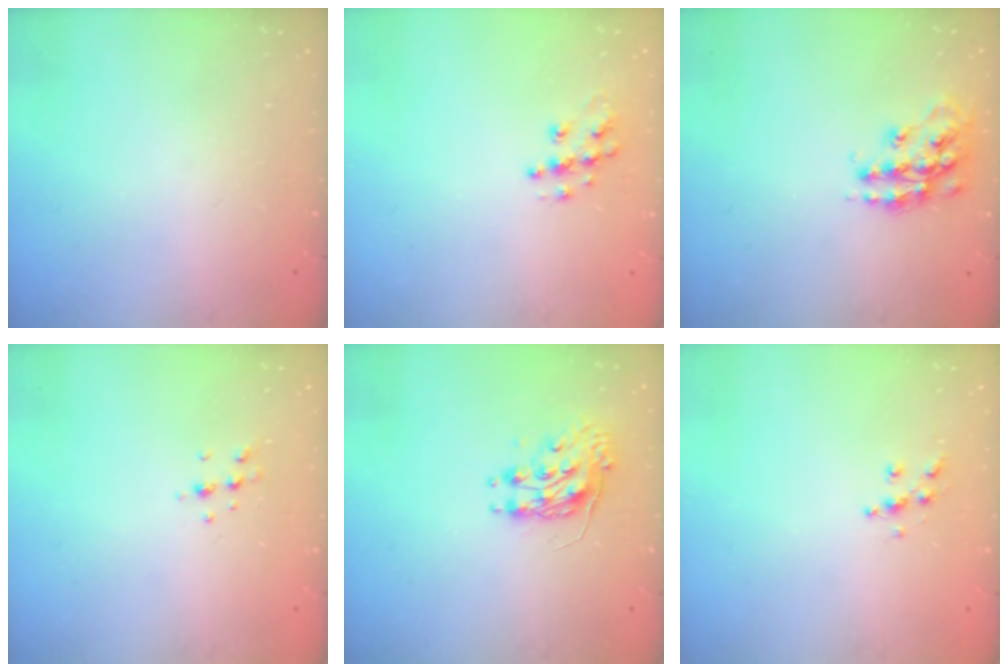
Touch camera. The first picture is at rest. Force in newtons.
{"total": 8.5, "press": 8.5, "slide": 0.4}
{"total": 13.7, "press": 13.7, "slide": 0.9}
{"total": 5.3, "press": 5.2, "slide": 1.4}
{"total": 8.6, "press": 8.6, "slide": 0.2}
{"total": 6.1, "press": 6.1, "slide": 0.4}